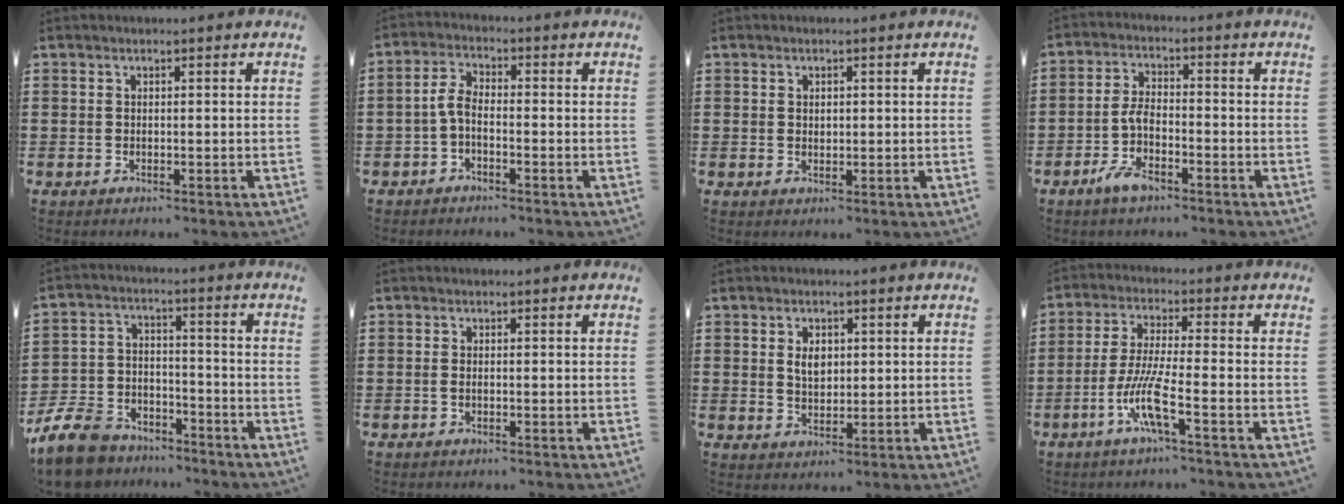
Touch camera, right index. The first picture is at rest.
{"total": 3.2, "force": [-1.4, 1.3, 2.5], "torque": [-0.069, 0.002, -0.034]}
{"total": 0.9, "force": [0.5, 0.7, 0.4], "torque": [-0.009, 0.006, 0.010]}
{"total": 5.0, "force": [-2.4, 2.3, 3.7], "torque": [-0.092, 0.002, -0.052]}
{"total": 9.9, "force": [-8.9, 3.2, 2.8], "torque": [-0.075, 0.032, -0.177]}
{"total": 0.6, "force": [-0.2, 0.2, 0.5], "torque": [-0.011, -0.003, -0.003]}
{"total": 3.5, "force": [0.9, 2.3, 2.5], "torque": [-0.047, 0.008, 0.014]}
{"total": 8.1, "force": [-3.7, 0.9, 7.1], "torque": [-0.157, -0.016, -0.076]}